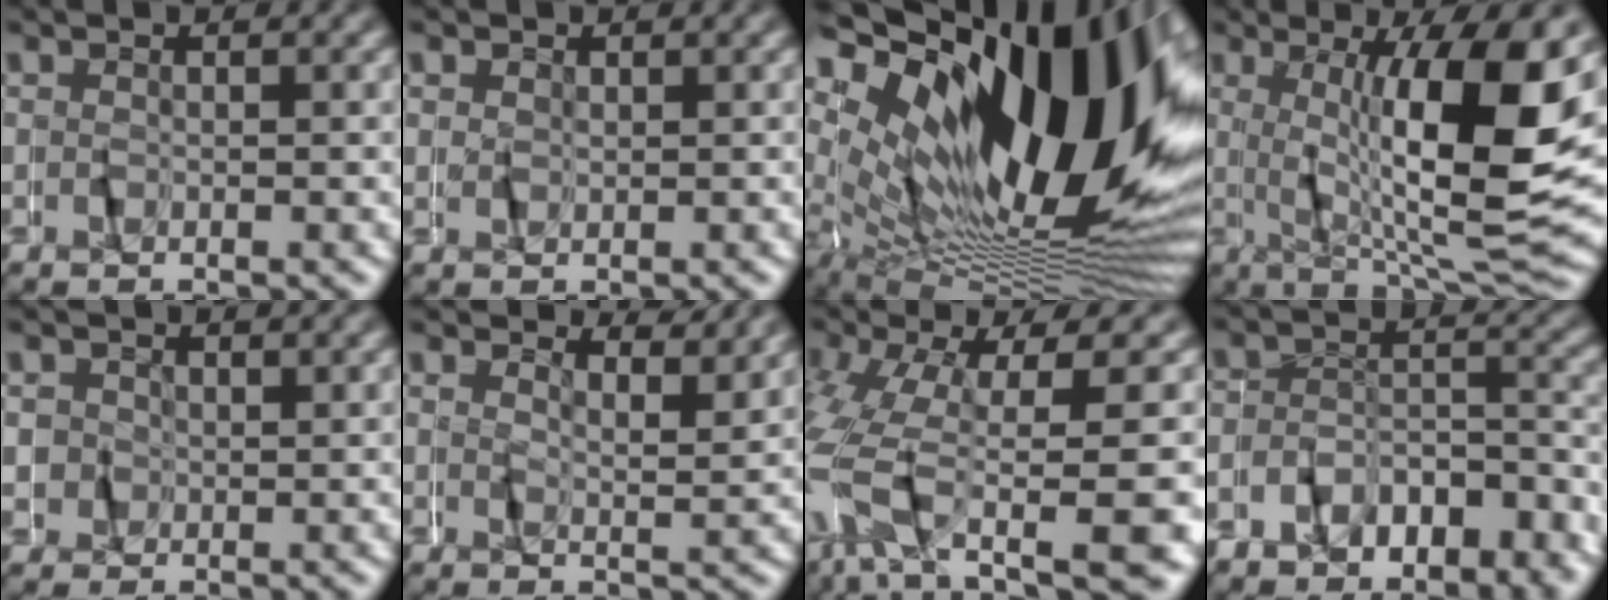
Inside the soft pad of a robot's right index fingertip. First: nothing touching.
{"total": 0.6, "force": [0.3, 0.1, -0.6], "torque": [0.014, 0.003, 0.005]}
{"total": 24.5, "force": [3.0, 14.1, 19.8], "torque": [-0.273, 0.030, 0.031]}
{"total": 12.5, "force": [0.6, 3.2, 12.1], "torque": [-0.176, -0.003, 0.017]}
{"total": 3.3, "force": [0.9, 3.1, 0.7], "torque": [-0.028, -0.001, 0.015]}
{"total": 2.5, "force": [2.4, -0.6, 0.3], "torque": [-0.013, -0.001, 0.036]}
{"total": 11.5, "force": [-6.1, 5.6, 8.1], "torque": [-0.173, -0.037, -0.082]}
{"total": 5.6, "force": [-5.2, 1.9, 0.8], "torque": [-0.008, 0.004, -0.090]}